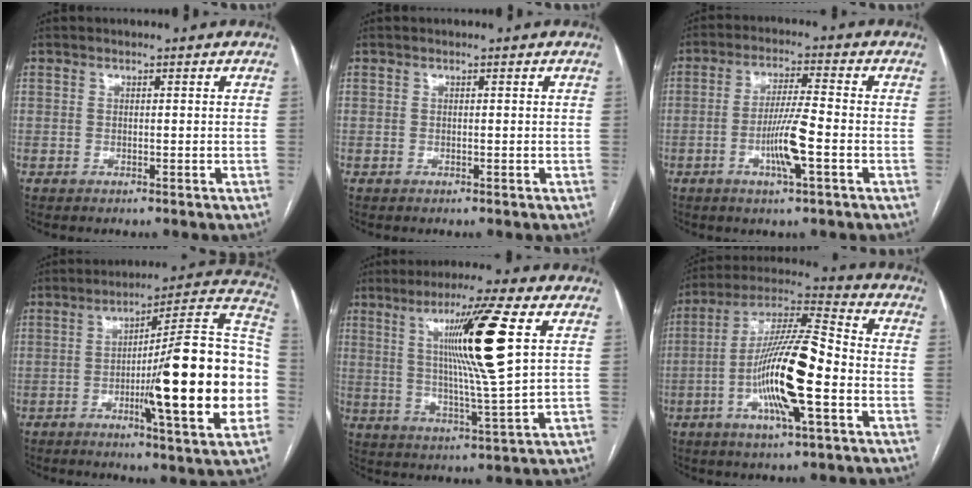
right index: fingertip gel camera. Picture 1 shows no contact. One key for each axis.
{"total": 0.0}
{"total": 7.4, "fx": -2.3, "fy": 0.1, "fz": 7.0, "tx": -0.133, "ty": -0.002, "tz": -0.043}
{"total": 23.0, "fx": -4.0, "fy": 1.3, "fz": 22.6, "tx": -0.271, "ty": 0.014, "tz": -0.060}
{"total": 13.8, "fx": 4.2, "fy": -1.4, "fz": 13.0, "tx": -0.224, "ty": -0.005, "tz": 0.073}
{"total": 16.2, "fx": -4.1, "fy": 2.0, "fz": 15.6, "tx": -0.295, "ty": 0.004, "tz": -0.074}